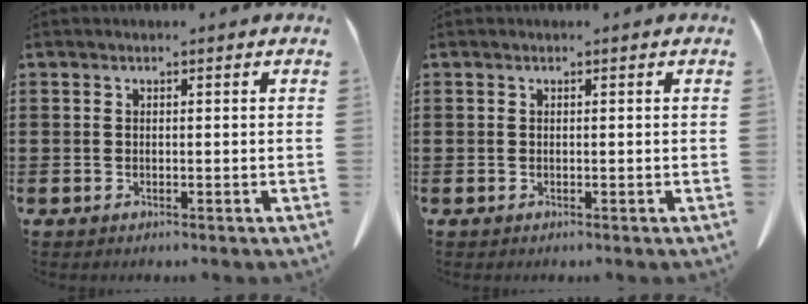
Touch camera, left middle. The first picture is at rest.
{"total": 0.0}